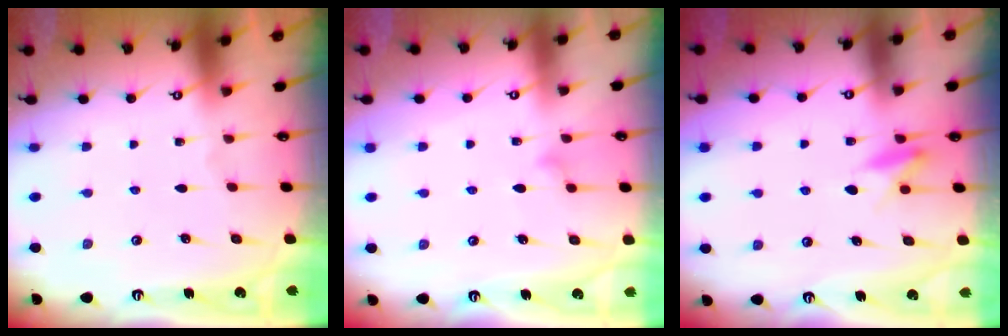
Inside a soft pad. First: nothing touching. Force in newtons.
{"total": 9.7, "press": 9.7, "slide": 0.2}
{"total": 5.2, "press": 5.1, "slide": 0.9}